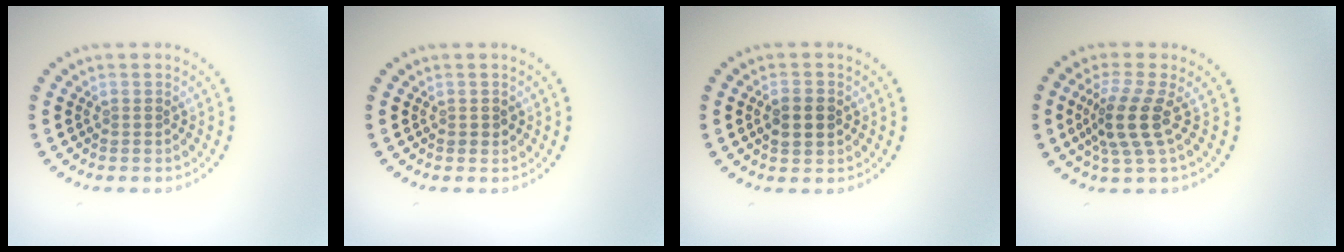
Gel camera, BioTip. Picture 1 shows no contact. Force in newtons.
{"total": 0.8, "press": 0.8, "slide": 0.2}
{"total": 2.2, "press": 2.2, "slide": 0.1}
{"total": 3.7, "press": 2.8, "slide": 2.4}